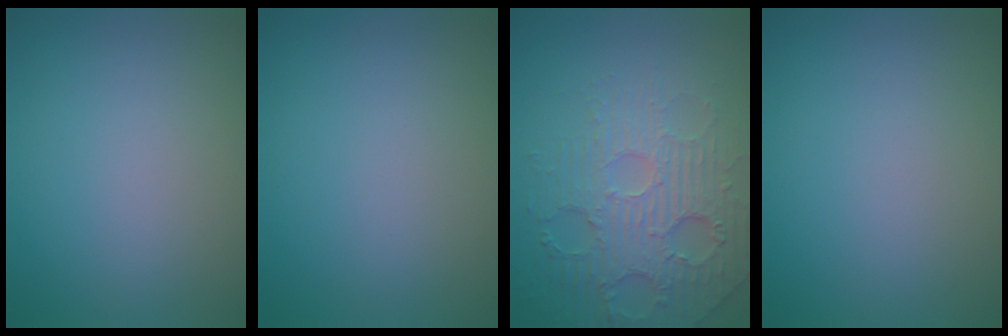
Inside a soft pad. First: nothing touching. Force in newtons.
{"total": 0.0}
{"total": 4.8, "press": 4.3, "slide": 2.2}
{"total": 0.0}